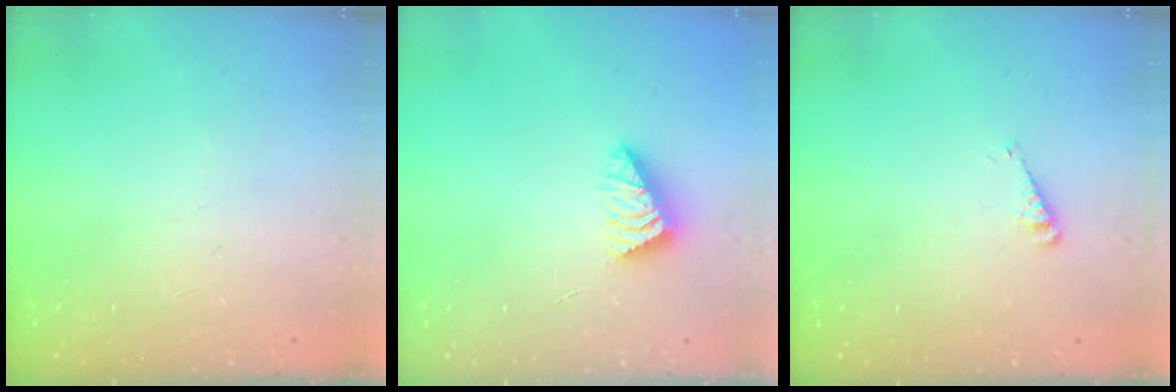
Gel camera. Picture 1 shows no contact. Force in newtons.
{"total": 3.7, "press": 3.7, "slide": 0.7}
{"total": 3.1, "press": 3.1, "slide": 0.4}